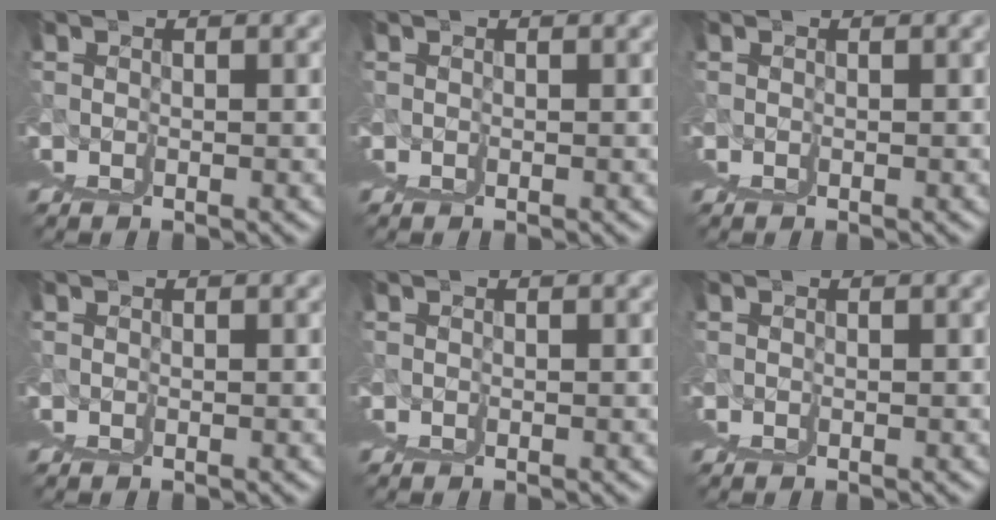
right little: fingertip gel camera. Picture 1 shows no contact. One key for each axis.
{"total": 0.0}
{"total": 0.0}
{"total": 0.0}
{"total": 0.0}
{"total": 0.0}